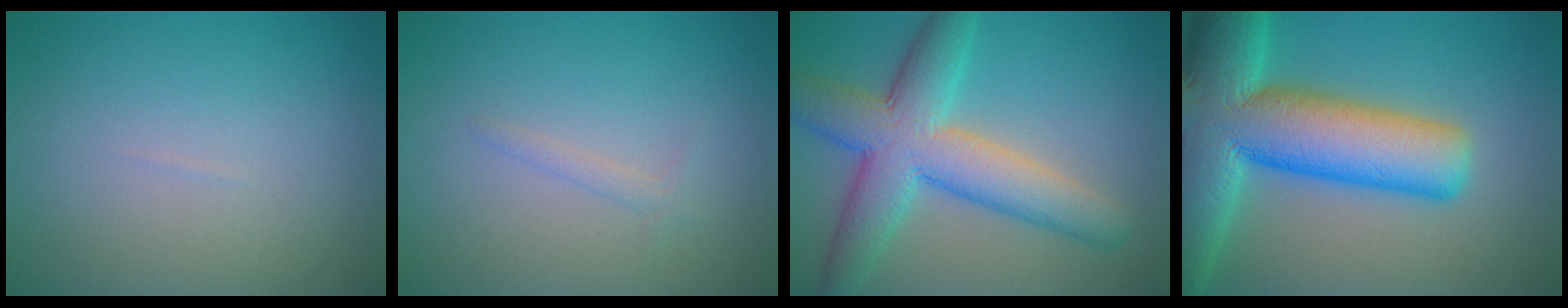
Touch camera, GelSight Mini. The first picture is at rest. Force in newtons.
{"total": 0.9, "press": 0.9, "slide": 0.0}
{"total": 8.6, "press": 8.6, "slide": 0.3}
{"total": 15.6, "press": 15.6, "slide": 0.7}